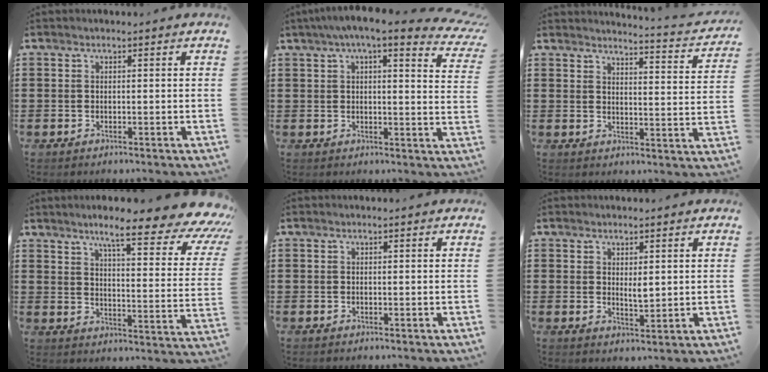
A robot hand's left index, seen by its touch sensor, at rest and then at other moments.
{"total": 5.8, "force": [4.5, 0.0, 3.6], "torque": [-0.079, -0.016, 0.073]}
{"total": 3.3, "force": [3.1, -0.5, 0.9], "torque": [-0.025, -0.031, 0.047]}
{"total": 10.7, "force": [8.1, 0.7, 7.0], "torque": [-0.121, -0.056, 0.123]}
{"total": 0.0}
{"total": 2.7, "force": [1.2, 1.0, 2.2], "torque": [-0.029, -0.005, 0.018]}